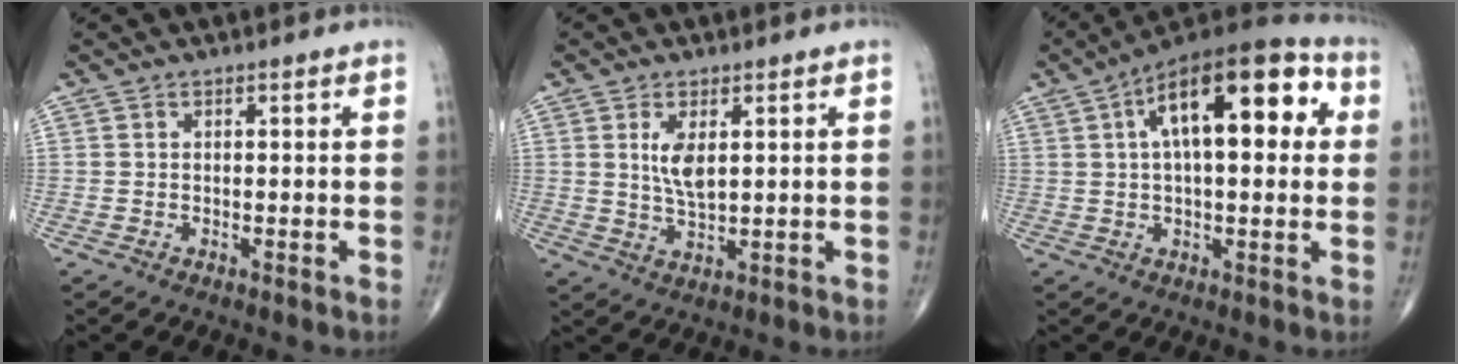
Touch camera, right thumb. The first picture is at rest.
{"total": 5.1, "force": [1.5, 2.1, 4.4], "torque": [-0.082, -0.014, 0.034]}
{"total": 20.5, "force": [5.4, 8.9, 17.7], "torque": [-0.252, 0.029, 0.073]}